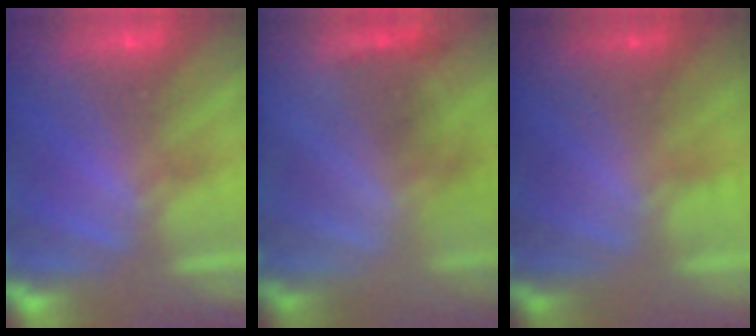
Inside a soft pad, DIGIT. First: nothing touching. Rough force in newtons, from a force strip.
{"total": 2.3}
{"total": 1.8}